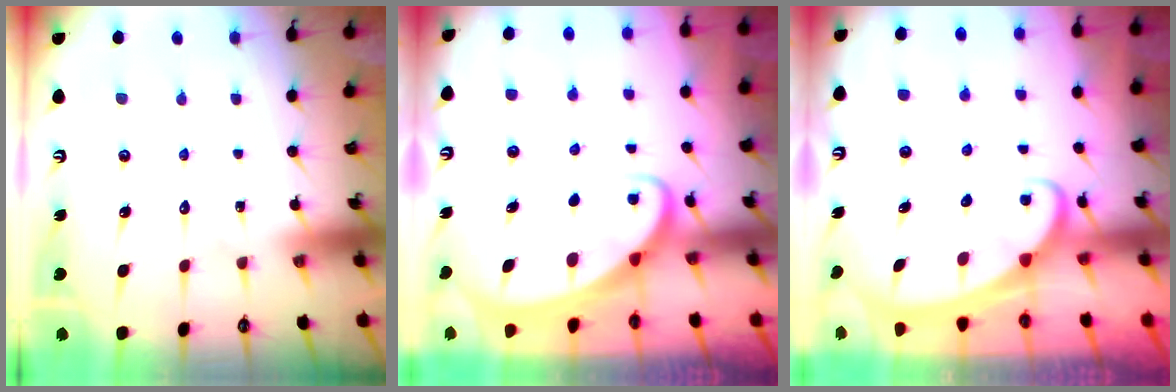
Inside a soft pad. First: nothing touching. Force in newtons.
{"total": 2.0, "press": 2.0, "slide": 0.2}
{"total": 2.4, "press": 2.3, "slide": 0.3}